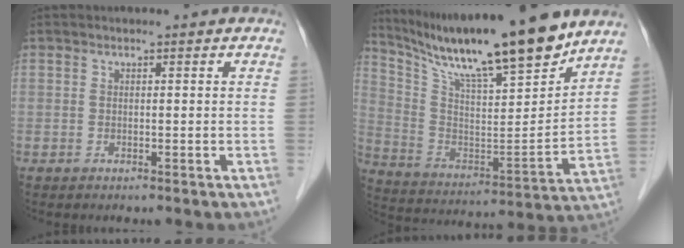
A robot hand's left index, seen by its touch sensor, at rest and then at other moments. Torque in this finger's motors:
{"motor_torque": [0.43, -0.55, 0.37, 0.12]}